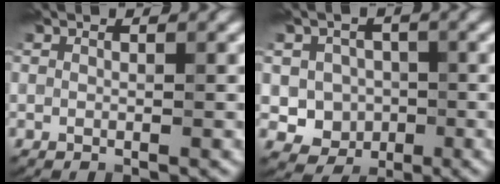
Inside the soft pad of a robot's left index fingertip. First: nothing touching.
{"total": 3.9, "force": [-0.5, 3.6, 1.4], "torque": [-0.013, -0.002, -0.014]}